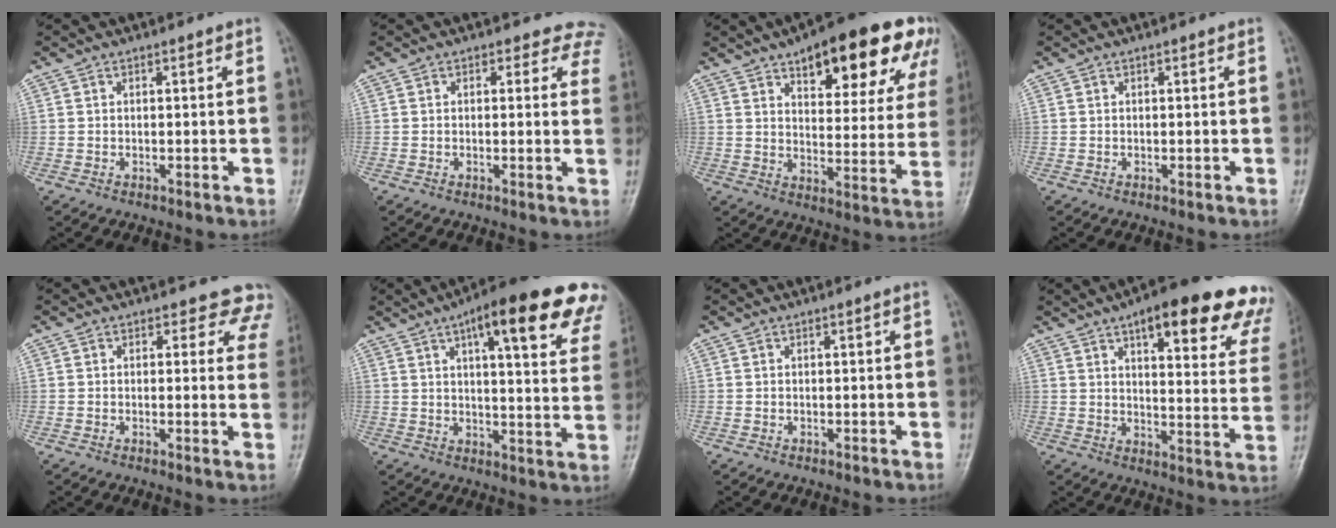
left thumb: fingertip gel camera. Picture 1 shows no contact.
{"total": 6.3, "force": [5.2, 3.5, 0.7], "torque": [0.049, -0.014, 0.027]}
{"total": 22.4, "force": [12.6, 8.6, 16.4], "torque": [-0.165, -0.020, 0.172]}
{"total": 0.0}
{"total": 6.9, "force": [5.9, 3.6, 0.7], "torque": [0.045, -0.022, 0.033]}
{"total": 23.0, "force": [13.7, 5.8, 17.5], "torque": [-0.201, -0.022, 0.166]}
{"total": 0.0}
{"total": 24.3, "force": [16.0, 7.2, 16.9], "torque": [-0.166, -0.045, 0.189]}